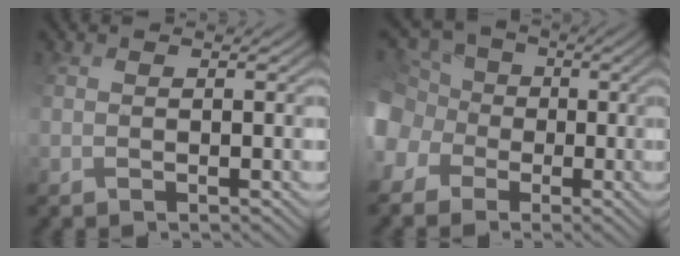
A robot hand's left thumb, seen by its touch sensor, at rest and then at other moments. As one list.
[{"total": 11.3, "force": [-2.9, 9.8, 4.7], "torque": [-0.157, -0.014, -0.081]}]